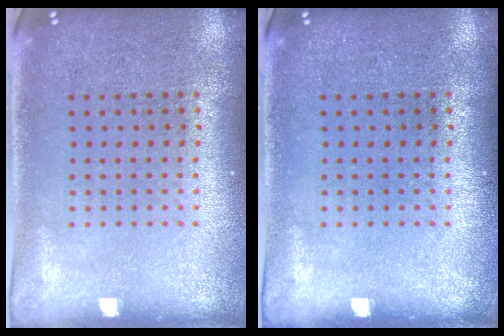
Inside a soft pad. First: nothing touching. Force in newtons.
{"total": 0.0}